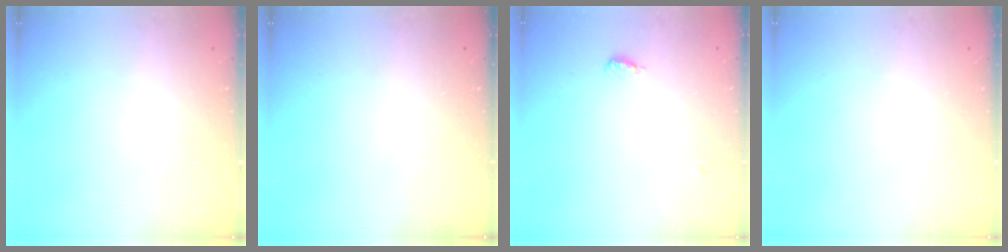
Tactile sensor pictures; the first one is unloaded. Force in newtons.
{"total": 0.0}
{"total": 4.5, "press": 4.3, "slide": 1.2}
{"total": 0.0}